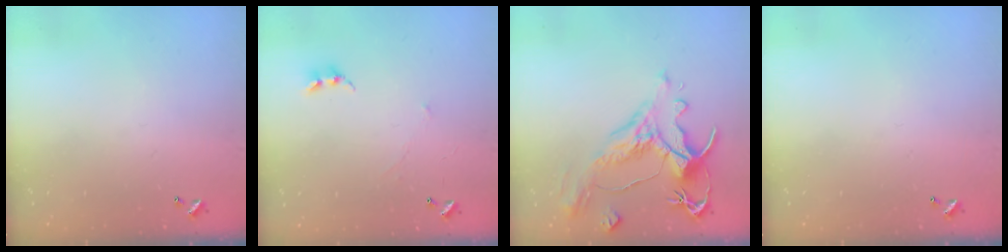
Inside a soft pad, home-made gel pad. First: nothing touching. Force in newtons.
{"total": 0.9, "press": 0.8, "slide": 0.5}
{"total": 1.6, "press": 0.7, "slide": 1.4}
{"total": 0.0}